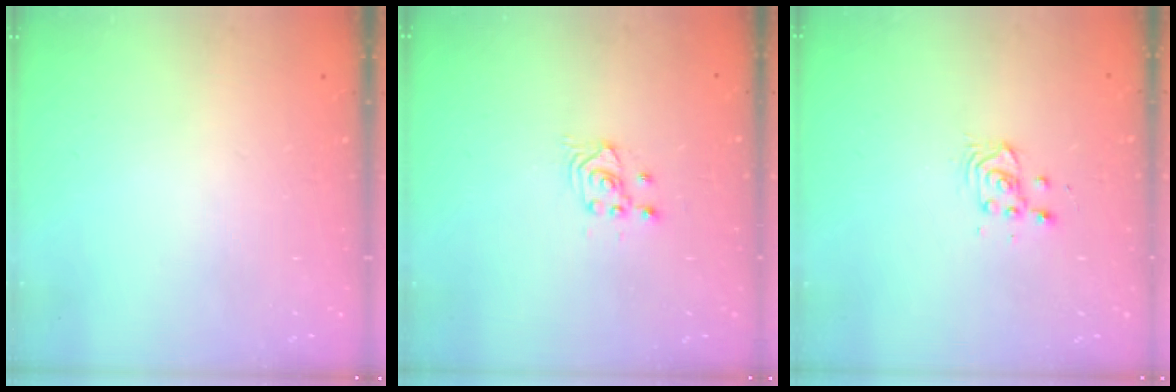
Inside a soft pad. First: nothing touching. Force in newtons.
{"total": 2.6, "press": 2.6, "slide": 0.1}
{"total": 3.3, "press": 3.3, "slide": 0.2}